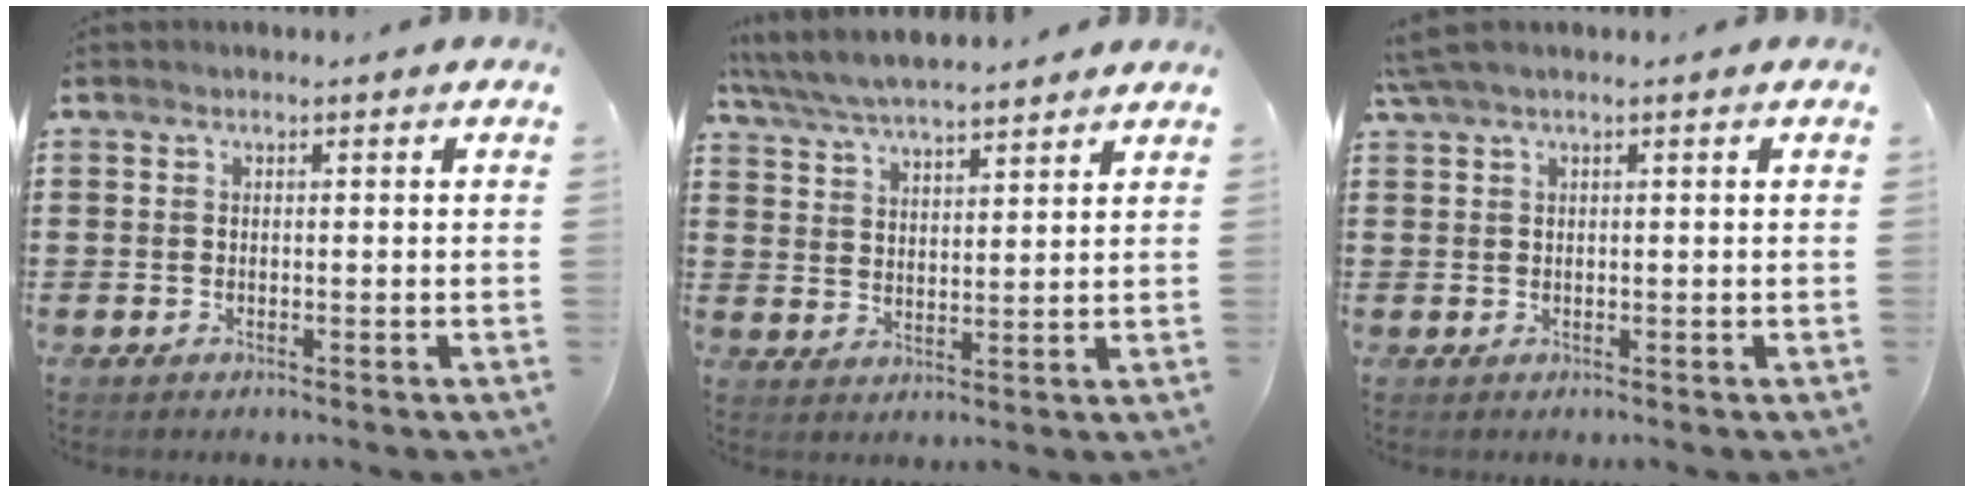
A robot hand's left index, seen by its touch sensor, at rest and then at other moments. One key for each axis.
{"total": 5.9, "fx": 5.5, "fy": 0.7, "fz": 1.8, "tx": -0.055, "ty": -0.021, "tz": 0.100}
{"total": 1.6, "fx": 0.8, "fy": 0.0, "fz": 1.3, "tx": -0.026, "ty": 0.000, "tz": 0.016}